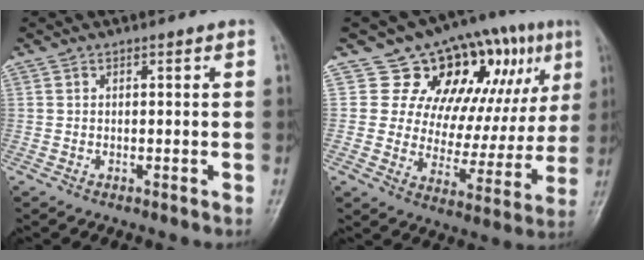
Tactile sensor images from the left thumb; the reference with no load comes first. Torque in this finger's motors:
{"motor_torque": [0.16, 0.84, 0.20, -0.08, 0.12]}